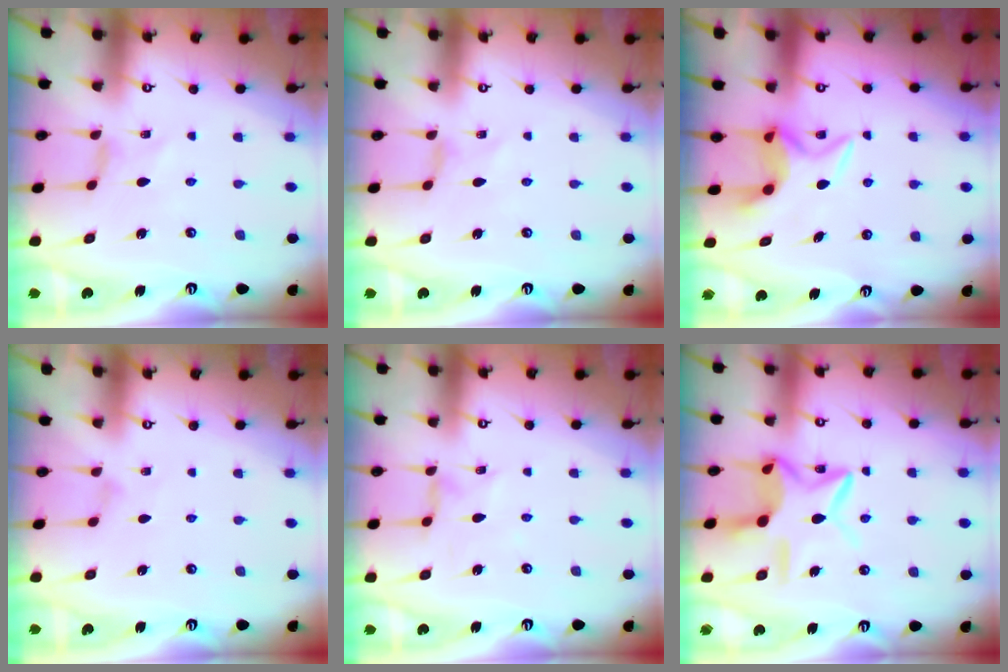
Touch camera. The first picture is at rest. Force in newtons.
{"total": 0.0}
{"total": 6.6, "press": 6.6, "slide": 0.3}
{"total": 0.7, "press": 0.7, "slide": 0.2}
{"total": 2.0, "press": 2.0, "slide": 0.2}
{"total": 13.5, "press": 13.5, "slide": 1.1}